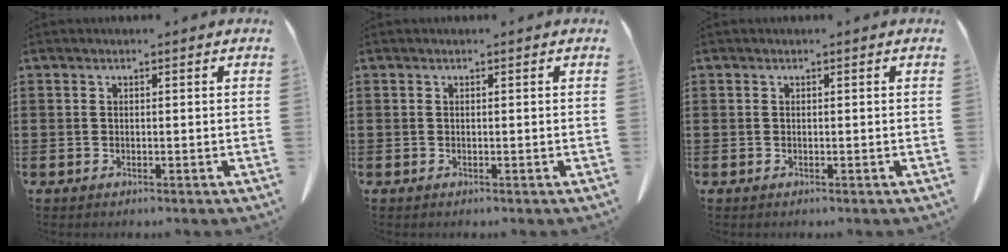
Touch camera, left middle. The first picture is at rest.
{"total": 0.0}
{"total": 0.0}